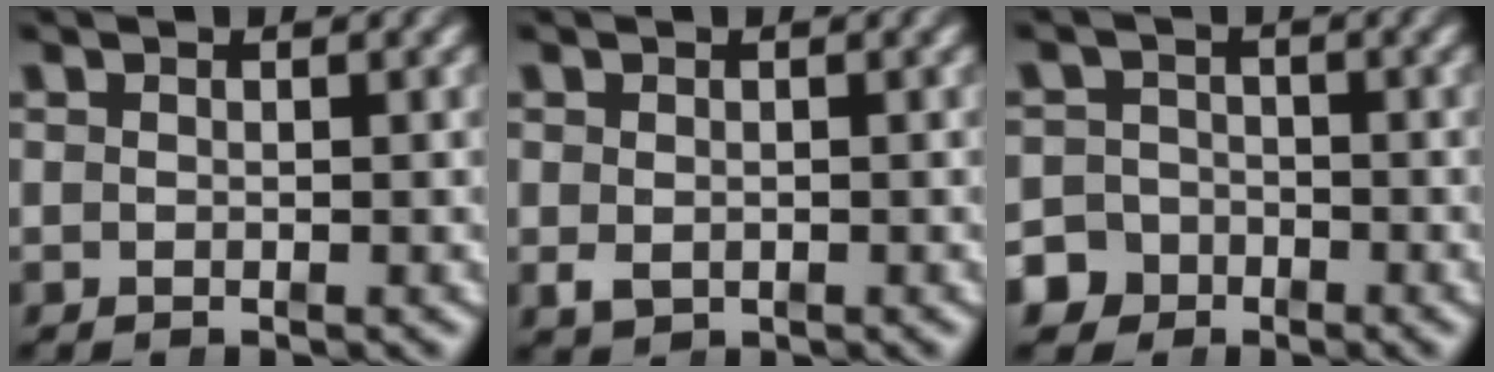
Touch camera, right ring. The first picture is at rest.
{"total": 1.4, "force": [-0.7, 0.8, 0.8], "torque": [-0.022, -0.017, 0.001]}
{"total": 6.2, "force": [-3.6, 5.0, 1.0], "torque": [-0.020, -0.027, -0.062]}